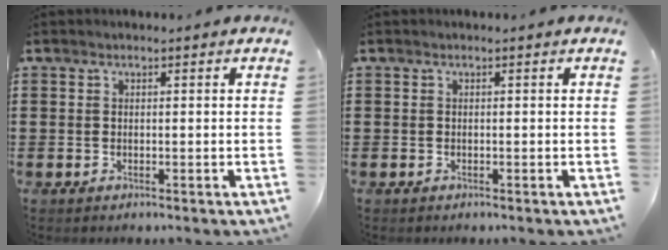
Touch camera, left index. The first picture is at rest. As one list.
[{"total": 0.0}]